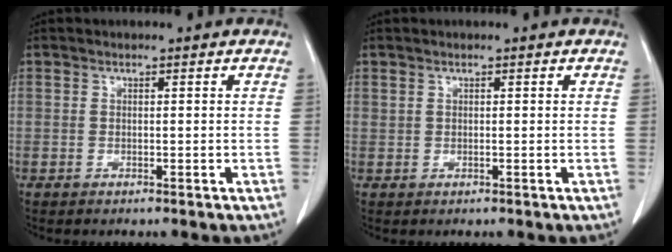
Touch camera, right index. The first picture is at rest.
{"total": 0.0}